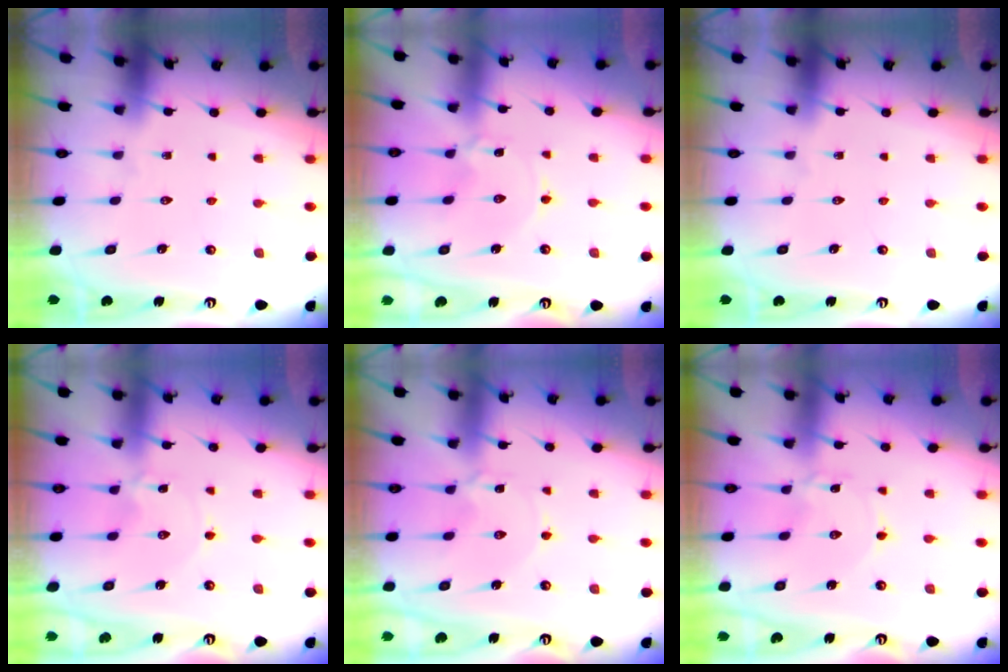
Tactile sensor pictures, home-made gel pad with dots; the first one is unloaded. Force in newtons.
{"total": 0.7, "press": 0.6, "slide": 0.1}
{"total": 0.0}
{"total": 0.6, "press": 0.5, "slide": 0.1}
{"total": 2.3, "press": 2.3, "slide": 0.4}
{"total": 0.9, "press": 0.9, "slide": 0.0}